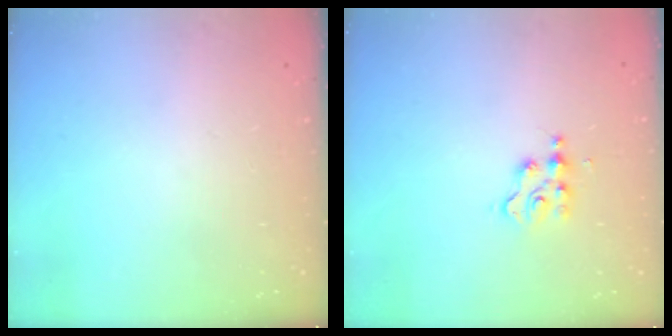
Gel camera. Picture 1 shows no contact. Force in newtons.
{"total": 2.7, "press": 2.6, "slide": 0.3}